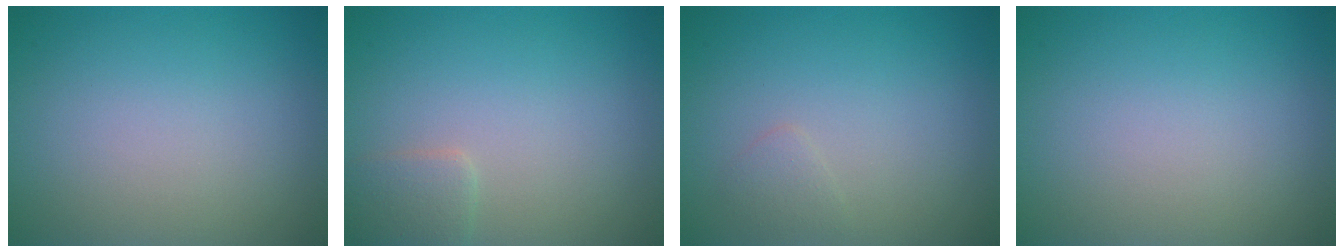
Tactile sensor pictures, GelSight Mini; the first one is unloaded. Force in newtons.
{"total": 1.6, "press": 1.6, "slide": 0.1}
{"total": 0.8, "press": 0.8, "slide": 0.1}
{"total": 0.0}